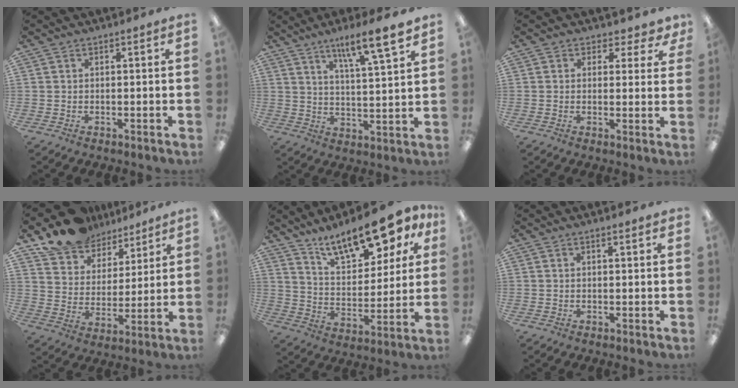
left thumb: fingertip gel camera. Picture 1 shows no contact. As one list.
[{"total": 10.9, "force": [8.0, 1.4, 7.3], "torque": [-0.112, -0.051, 0.128]}, {"total": 2.9, "force": [1.7, 2.3, 0.7], "torque": [-0.004, -0.007, 0.028]}, {"total": 14.2, "force": [12.1, 7.0, 2.8], "torque": [-0.073, -0.089, 0.228]}, {"total": 16.5, "force": [12.6, 6.1, 8.7], "torque": [-0.142, -0.074, 0.217]}, {"total": 1.3, "force": [0.7, 0.3, 1.0], "torque": [-0.020, 0.001, 0.012]}]